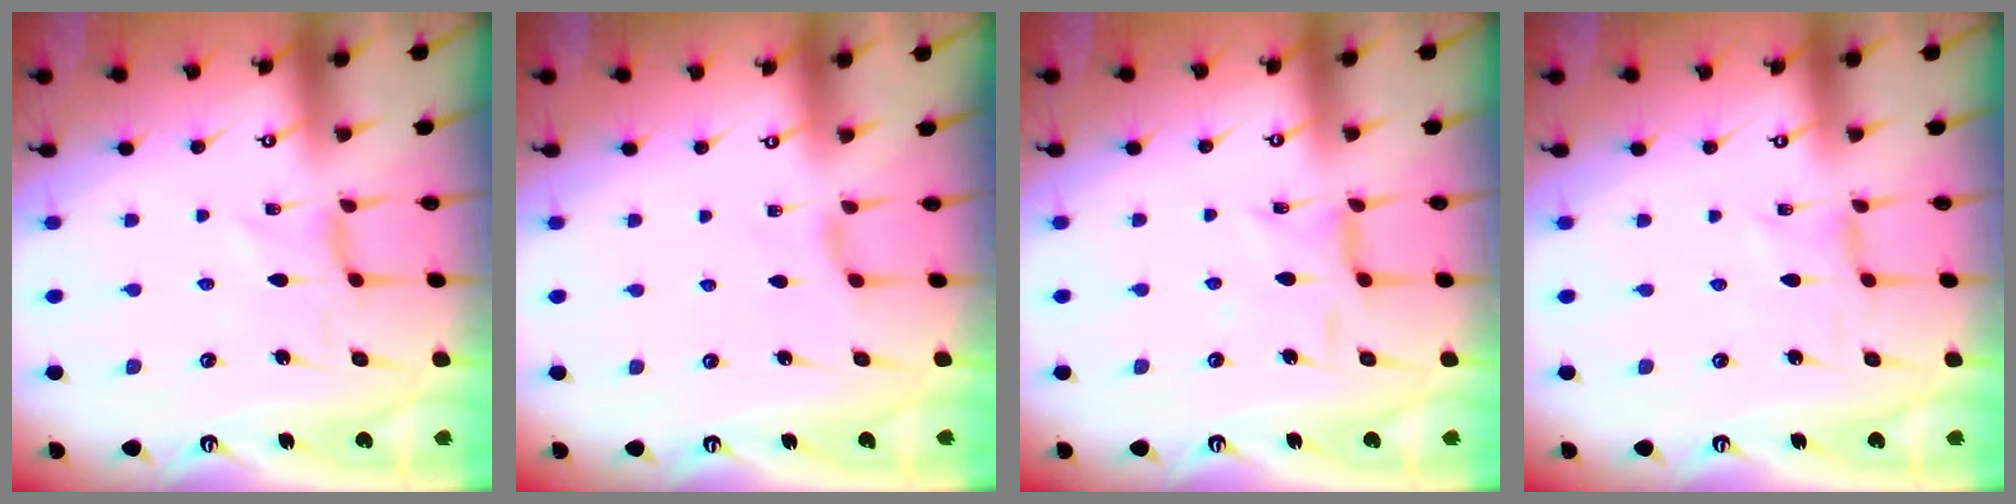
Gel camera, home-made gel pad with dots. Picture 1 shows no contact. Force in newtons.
{"total": 2.1, "press": 2.1, "slide": 0.4}
{"total": 6.0, "press": 6.0, "slide": 0.4}
{"total": 0.0}